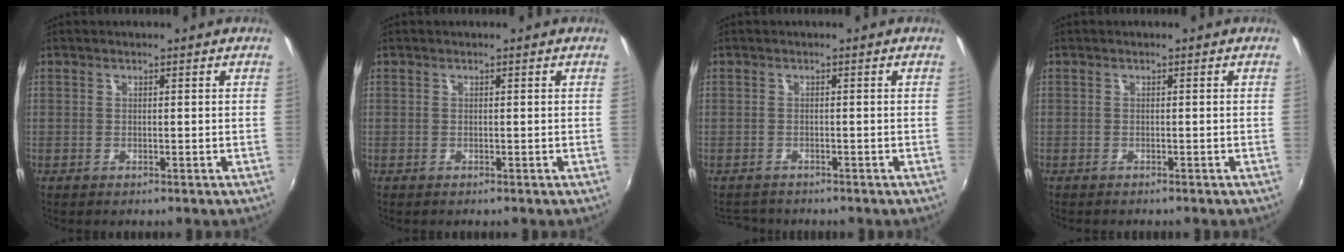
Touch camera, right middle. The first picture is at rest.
{"total": 0.0}
{"total": 3.1, "force": [-2.9, 1.0, 0.5], "torque": [-0.018, -0.006, -0.049]}
{"total": 0.9, "force": [-0.8, 0.2, 0.2], "torque": [-0.006, -0.003, -0.013]}